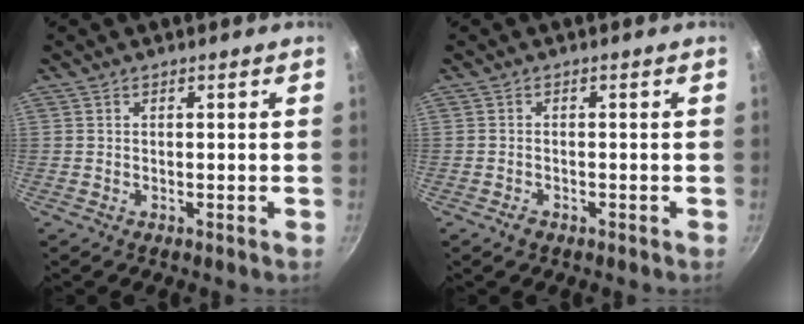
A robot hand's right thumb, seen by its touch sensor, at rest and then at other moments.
{"total": 1.5, "force": [-1.0, 0.9, 0.7], "torque": [-0.014, 0.009, -0.015]}